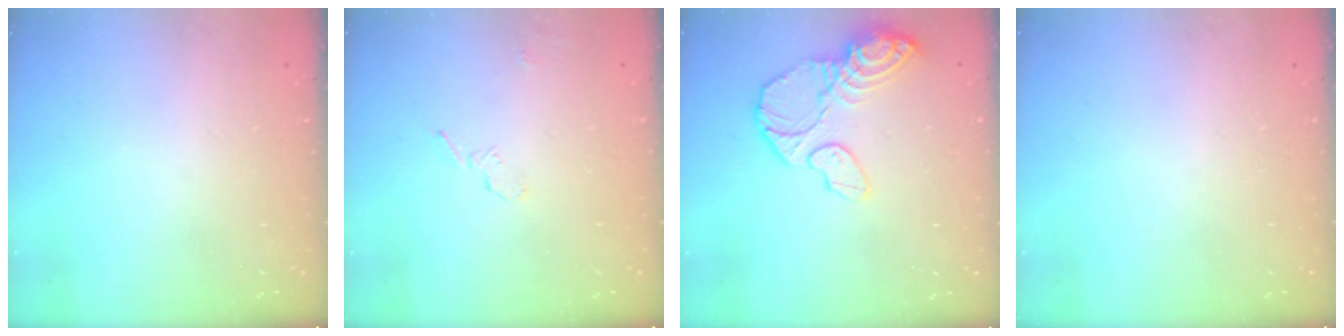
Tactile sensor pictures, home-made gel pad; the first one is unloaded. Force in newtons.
{"total": 5.3, "press": 5.1, "slide": 1.7}
{"total": 13.3, "press": 13.2, "slide": 1.8}
{"total": 0.0}